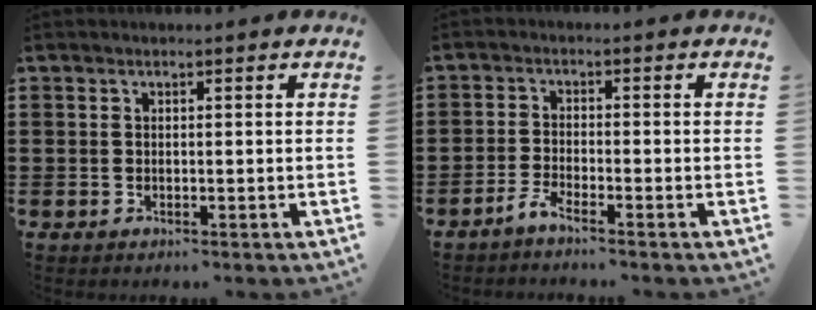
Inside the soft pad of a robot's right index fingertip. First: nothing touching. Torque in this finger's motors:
{"motor_torque": [2.14, 0.00, -0.10, 0.00]}